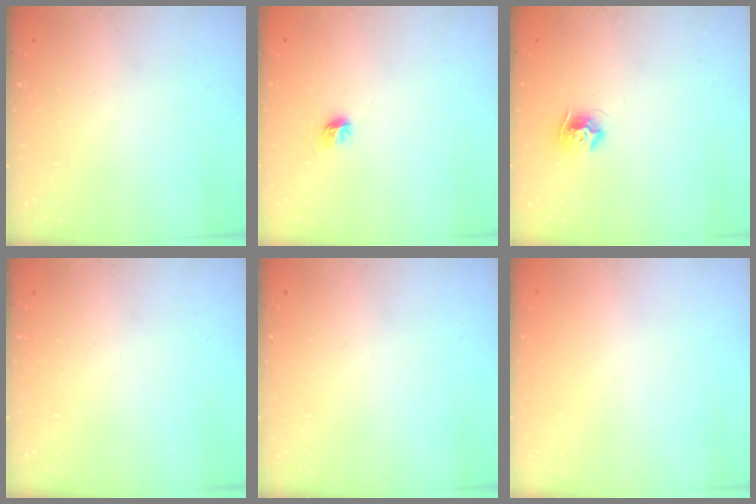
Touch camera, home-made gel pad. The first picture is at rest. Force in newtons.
{"total": 4.5, "press": 4.3, "slide": 1.4}
{"total": 8.1, "press": 8.1, "slide": 0.2}
{"total": 0.0}
{"total": 0.0}
{"total": 0.9, "press": 0.9, "slide": 0.1}